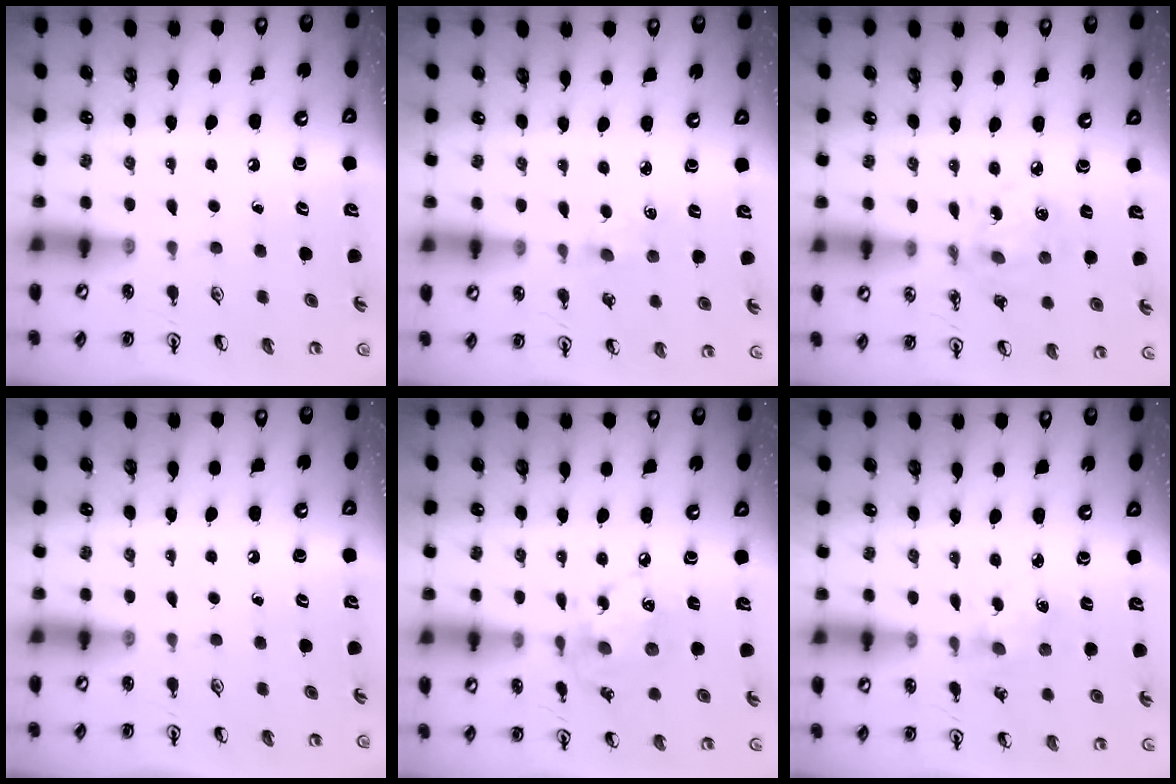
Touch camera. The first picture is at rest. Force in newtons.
{"total": 1.3, "press": 1.3, "slide": 0.2}
{"total": 5.4, "press": 5.4, "slide": 0.5}
{"total": 0.0}
{"total": 11.8, "press": 11.8, "slide": 0.7}
{"total": 2.3, "press": 2.3, "slide": 0.4}